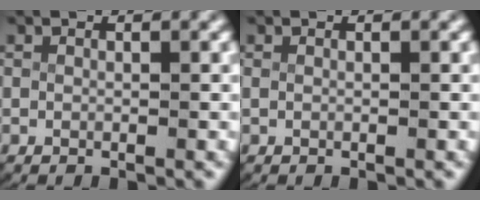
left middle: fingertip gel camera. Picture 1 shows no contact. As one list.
[{"total": 0.0}]